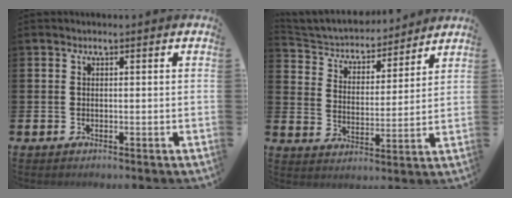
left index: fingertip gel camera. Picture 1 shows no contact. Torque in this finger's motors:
{"motor_torque": [0.85, -1.29, 0.31, 0.04]}